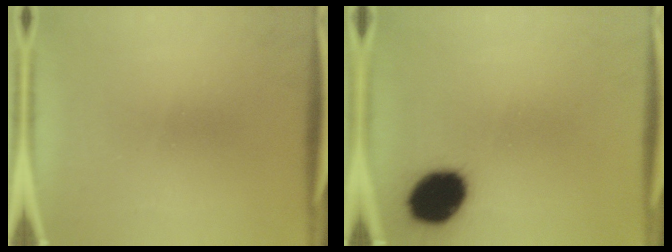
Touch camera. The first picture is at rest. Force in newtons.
{"total": 14.3}